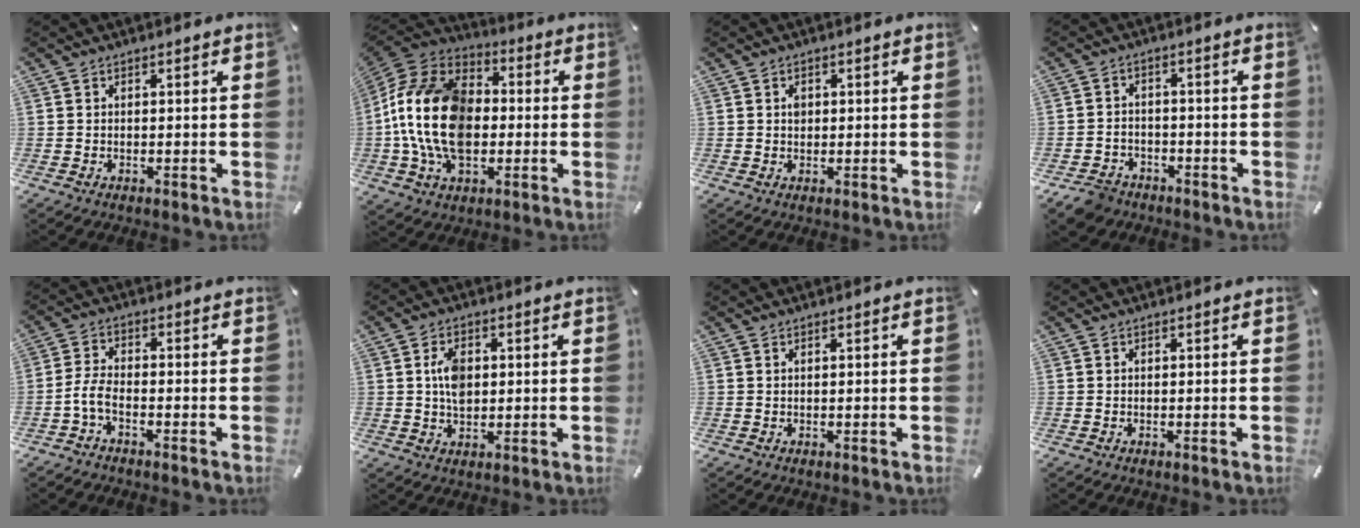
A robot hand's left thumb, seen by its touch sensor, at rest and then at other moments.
{"total": 20.9, "force": [-1.8, 14.6, 14.9], "torque": [-0.310, 0.016, -0.036]}
{"total": 1.3, "force": [0.2, 1.2, 0.5], "torque": [-0.005, 0.001, 0.001]}
{"total": 5.3, "force": [-4.1, 3.2, 1.2], "torque": [-0.035, 0.018, -0.082]}
{"total": 4.3, "force": [-2.4, 1.8, 3.2], "torque": [-0.083, 0.001, -0.049]}
{"total": 6.1, "force": [0.9, 4.2, 4.3], "torque": [-0.083, 0.002, 0.013]}
{"total": 0.0}
{"total": 0.0}